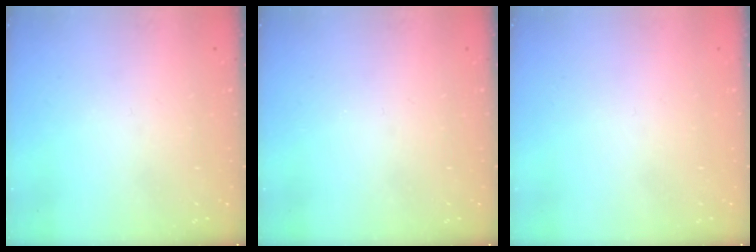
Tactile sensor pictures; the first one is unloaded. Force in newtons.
{"total": 0.0}
{"total": 1.5, "press": 1.5, "slide": 0.1}